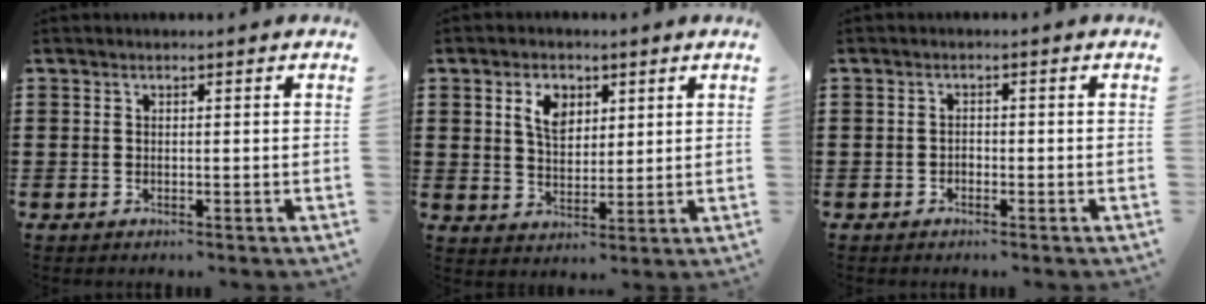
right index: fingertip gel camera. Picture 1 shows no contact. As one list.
[{"total": 5.0, "force": [2.2, 3.2, 3.2], "torque": [-0.060, 0.006, 0.035]}, {"total": 0.8, "force": [-0.6, 0.5, 0.3], "torque": [-0.008, -0.002, -0.011]}]